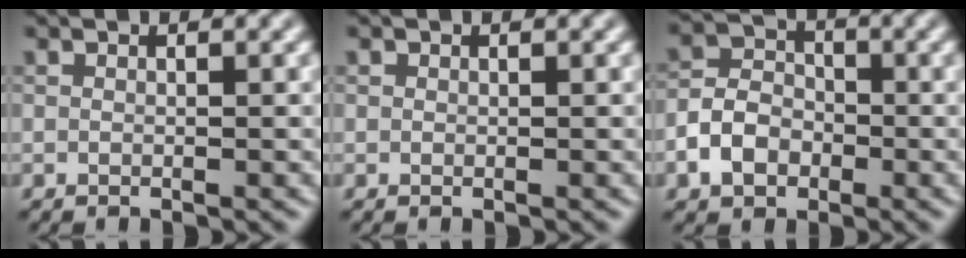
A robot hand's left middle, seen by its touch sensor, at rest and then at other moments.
{"total": 0.0}
{"total": 4.0, "force": [-1.7, 3.0, 2.1], "torque": [-0.039, 0.005, -0.037]}